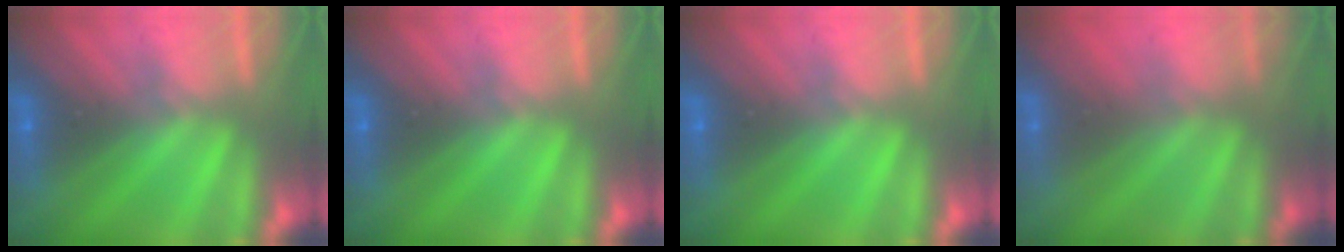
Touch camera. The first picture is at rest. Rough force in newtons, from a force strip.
{"total": 0.0}
{"total": 0.0}
{"total": 2.6}